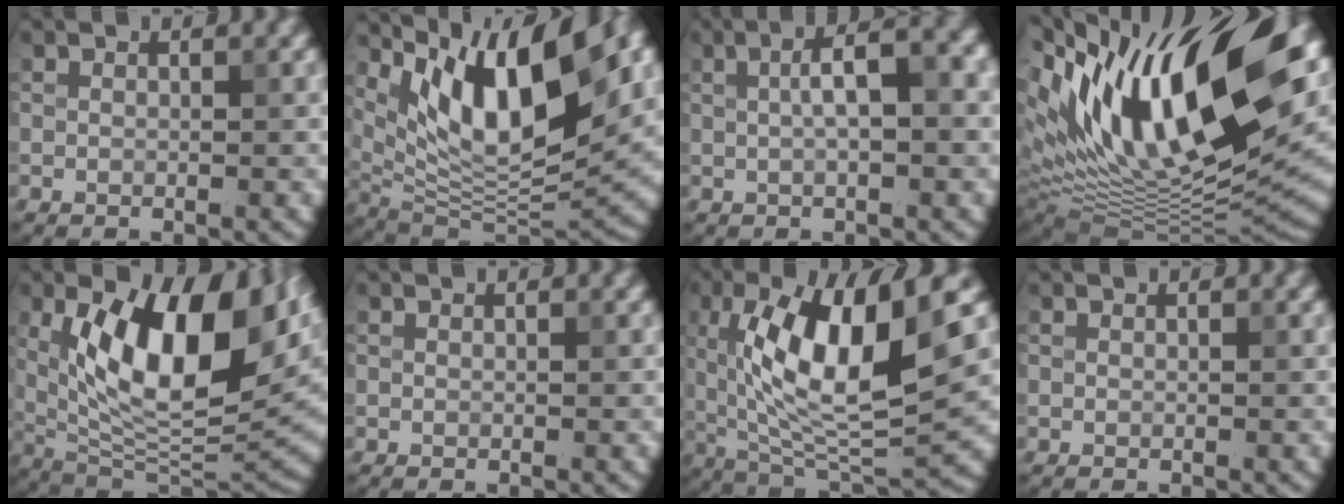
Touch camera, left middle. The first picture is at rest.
{"total": 12.9, "force": [5.3, 4.7, 10.8], "torque": [-0.168, 0.000, 0.105]}
{"total": 5.4, "force": [0.5, 1.7, 5.0], "torque": [-0.079, 0.017, 0.011]}
{"total": 19.2, "force": [5.6, 8.7, 16.2], "torque": [-0.288, 0.010, 0.107]}
{"total": 14.8, "force": [2.8, 6.6, 12.9], "torque": [-0.210, -0.004, 0.051]}
{"total": 0.0}
{"total": 12.1, "force": [2.5, 3.8, 11.2], "torque": [-0.196, 0.001, 0.051]}
{"total": 0.0}